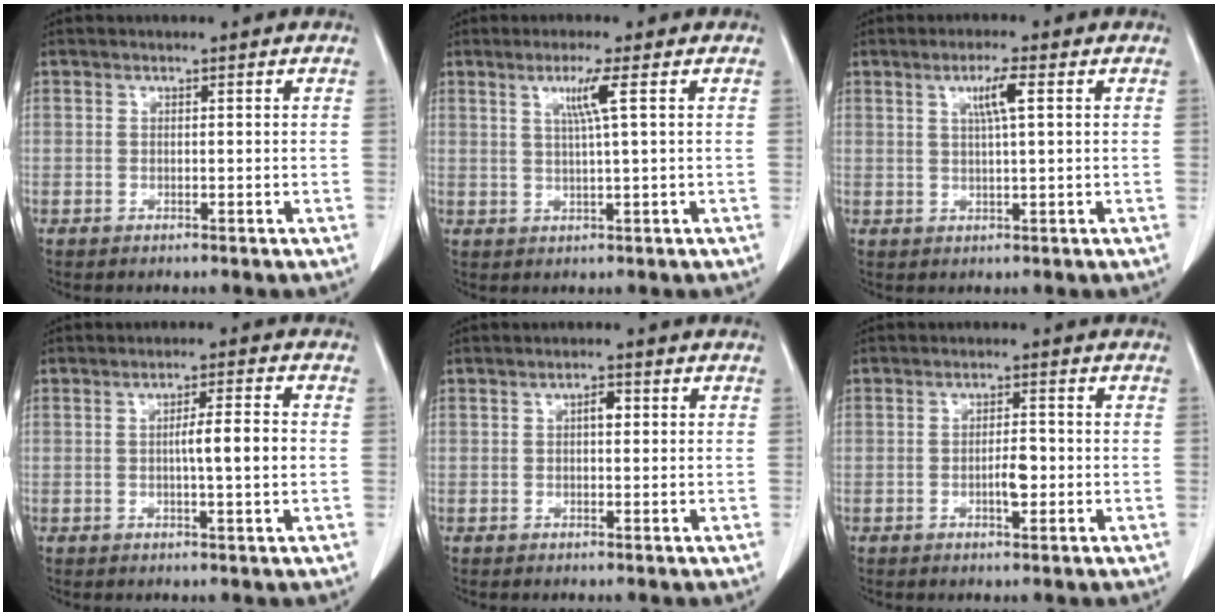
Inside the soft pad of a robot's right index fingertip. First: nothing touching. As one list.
[{"total": 3.9, "force": [1.4, -0.9, 3.5], "torque": [-0.069, -0.003, 0.027]}, {"total": 3.9, "force": [1.3, -0.1, 3.7], "torque": [-0.065, 0.001, 0.023]}, {"total": 5.2, "force": [-0.3, 0.0, 5.2], "torque": [-0.083, 0.002, -0.005]}, {"total": 1.8, "force": [0.3, 0.8, 1.6], "torque": [-0.025, 0.004, 0.004]}, {"total": 3.2, "force": [-0.8, 0.9, 2.9], "torque": [-0.049, 0.002, -0.010]}]